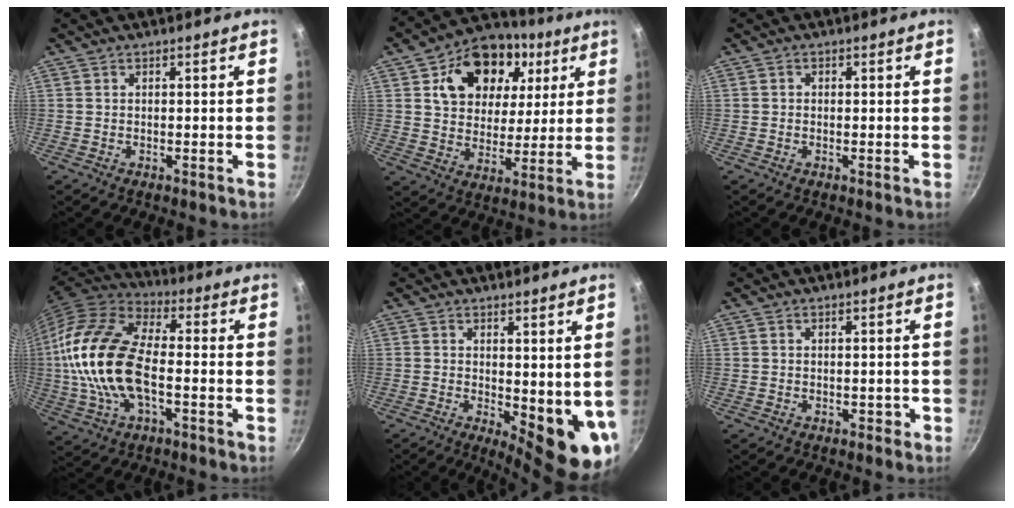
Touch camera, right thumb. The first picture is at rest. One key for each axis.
{"total": 19.5, "fx": 7.3, "fy": 14.1, "fz": 11.3, "tx": -0.160, "ty": -0.006, "tz": 0.115}
{"total": 0.6, "fx": -0.1, "fy": 0.6, "fz": 0.2, "tx": -0.004, "ty": 0.003, "tz": -0.002}
{"total": 19.9, "fx": -1.7, "fy": 10.5, "fz": 16.8, "tx": -0.325, "ty": 0.030, "tz": -0.045}
{"total": 10.1, "fx": 0.4, "fy": 4.2, "fz": 9.2, "tx": -0.098, "ty": -0.023, "tz": 0.014}
{"total": 1.0, "fx": -0.4, "fy": 0.8, "fz": 0.3, "tx": 0.005, "ty": 0.005, "tz": -0.001}